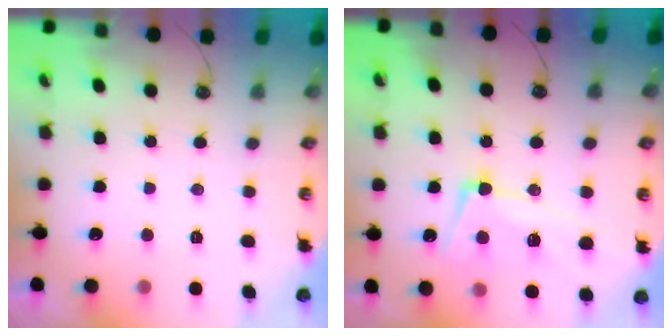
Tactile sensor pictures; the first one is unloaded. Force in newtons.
{"total": 8.0, "press": 7.8, "slide": 1.5}